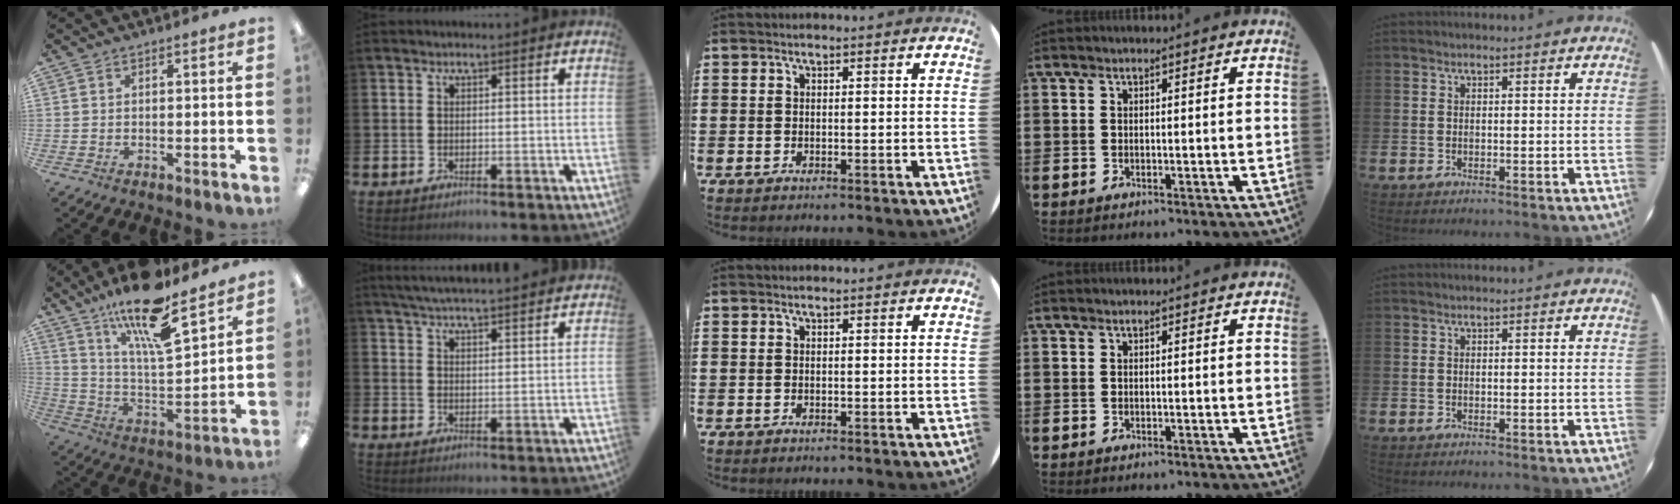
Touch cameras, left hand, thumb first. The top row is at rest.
{"thumb": {"total": 18.4, "force": [13.9, 4.6, 11.1], "torque": [-0.198, -0.085, 0.234]}, "index": {"total": 4.8, "force": [4.7, -0.2, 0.7], "torque": [-0.032, -0.021, 0.086]}}